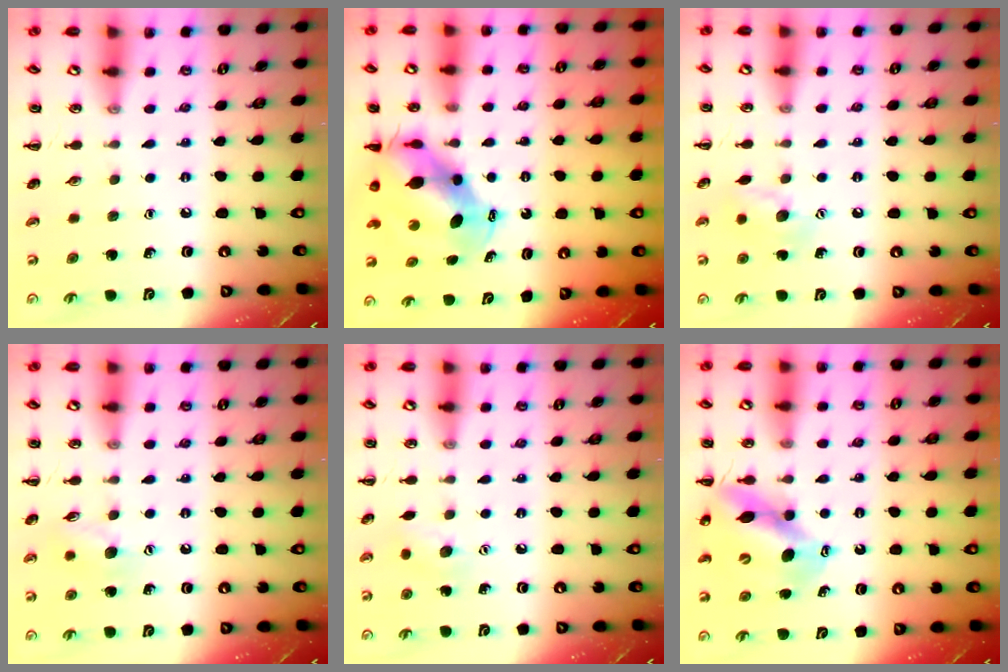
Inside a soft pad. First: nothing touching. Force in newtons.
{"total": 7.1, "press": 7.0, "slide": 1.5}
{"total": 9.1, "press": 9.0, "slide": 1.5}
{"total": 7.3, "press": 7.2, "slide": 0.8}
{"total": 6.9, "press": 6.8, "slide": 1.4}
{"total": 11.6, "press": 11.2, "slide": 3.1}